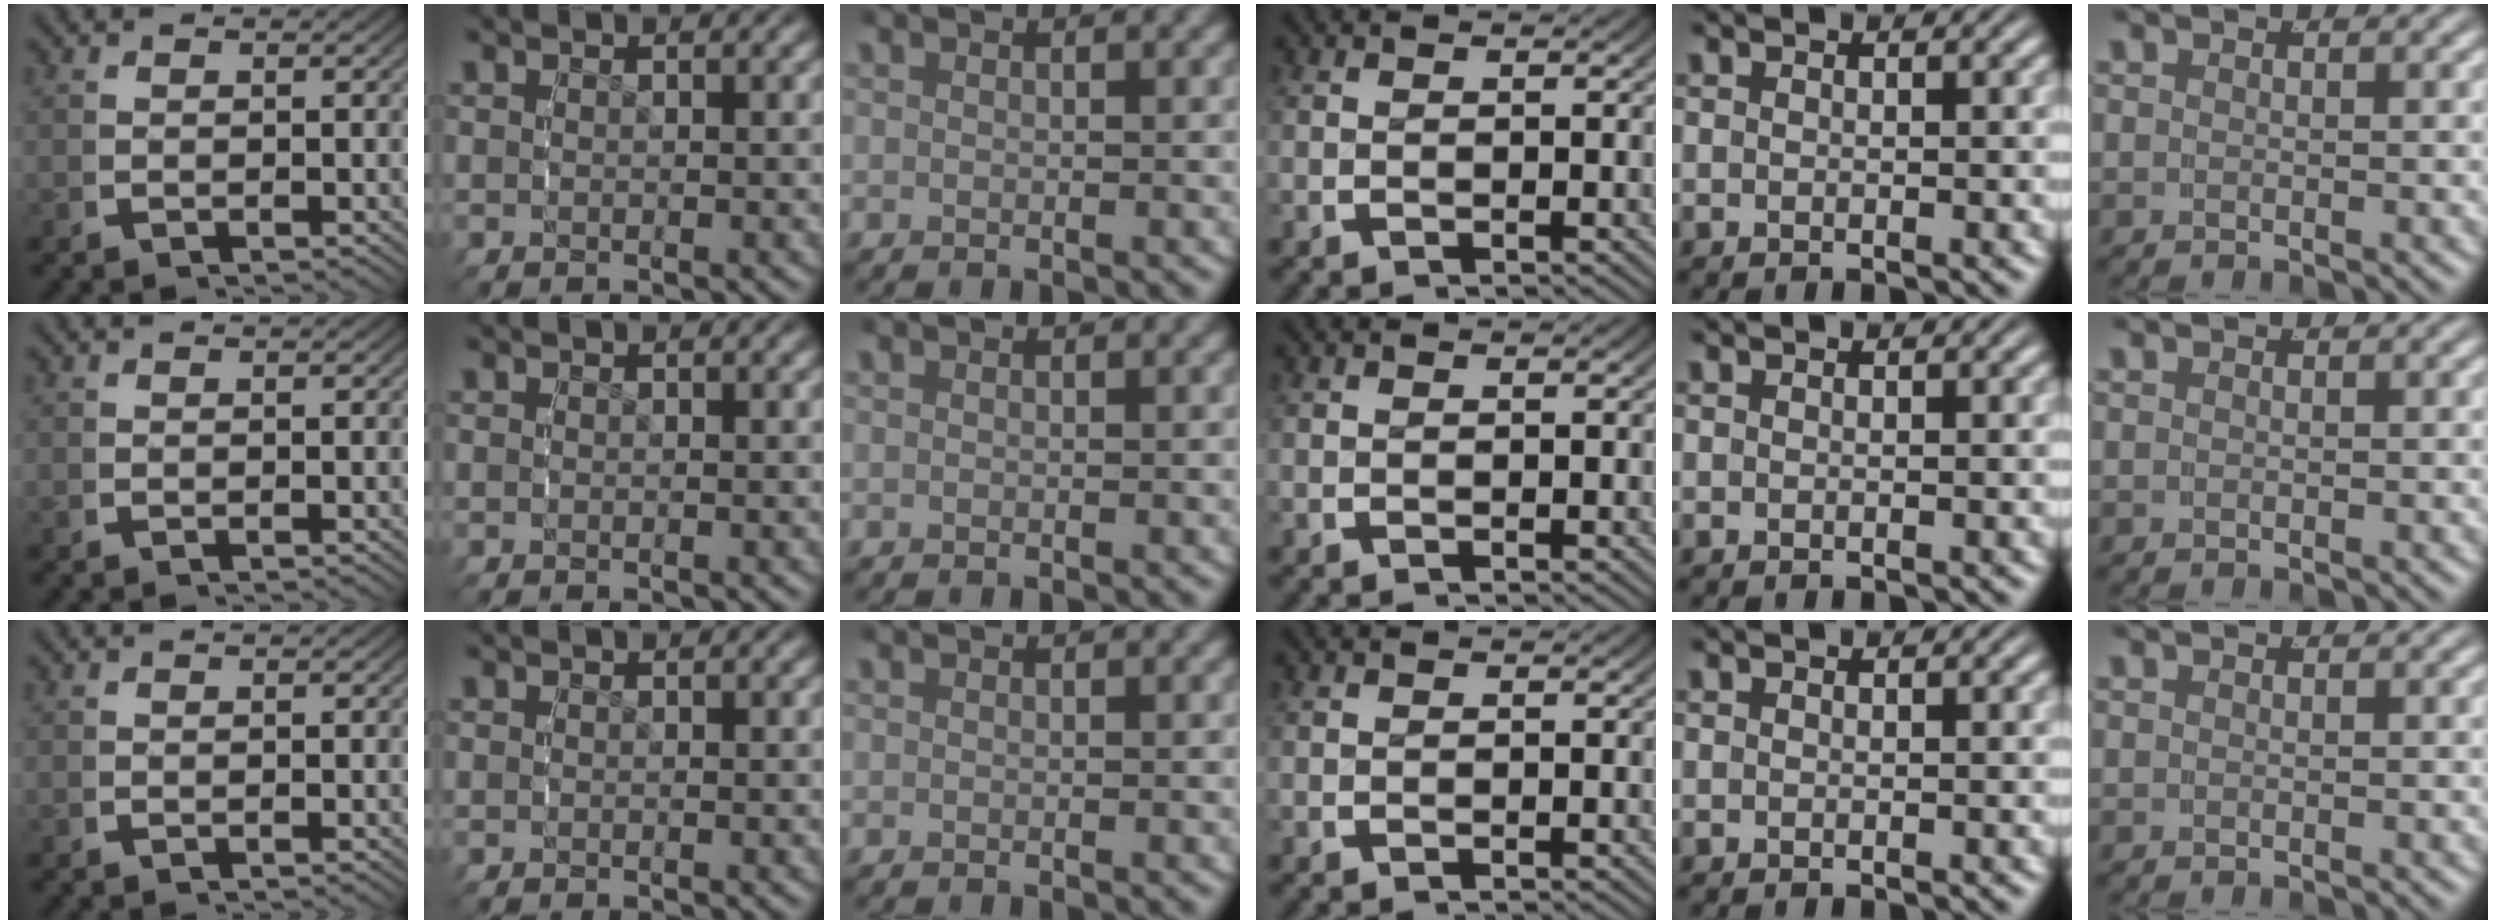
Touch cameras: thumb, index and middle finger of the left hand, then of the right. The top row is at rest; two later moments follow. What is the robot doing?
{"motion": "grasp_and_lifting", "object": "bowl"}